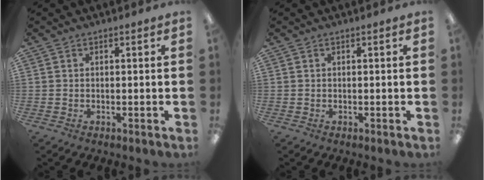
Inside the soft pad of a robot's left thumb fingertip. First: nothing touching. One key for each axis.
{"total": 0.0}